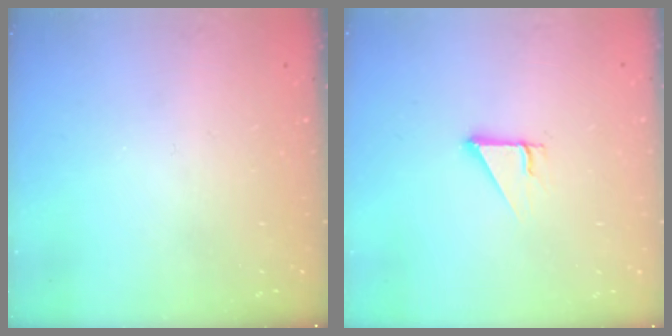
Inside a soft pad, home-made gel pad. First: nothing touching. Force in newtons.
{"total": 2.5, "press": 2.5, "slide": 0.1}